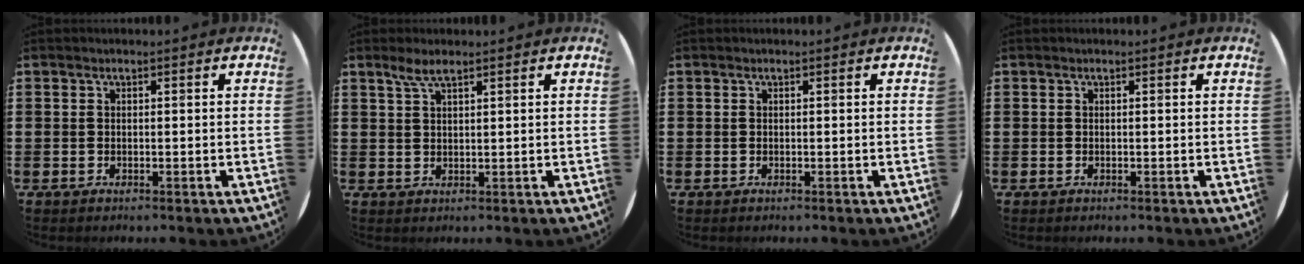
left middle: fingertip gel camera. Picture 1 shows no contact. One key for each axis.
{"total": 2.8, "fx": 2.0, "fy": 0.5, "fz": 1.8, "tx": -0.039, "ty": 0.004, "tz": 0.036}
{"total": 0.0}
{"total": 0.0}